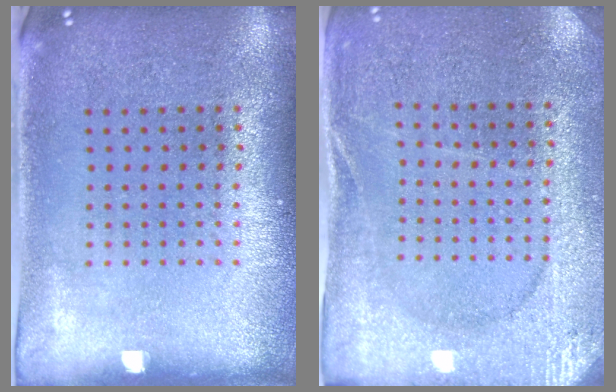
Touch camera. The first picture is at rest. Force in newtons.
{"total": 2.7, "press": 2.7, "slide": 0.3}